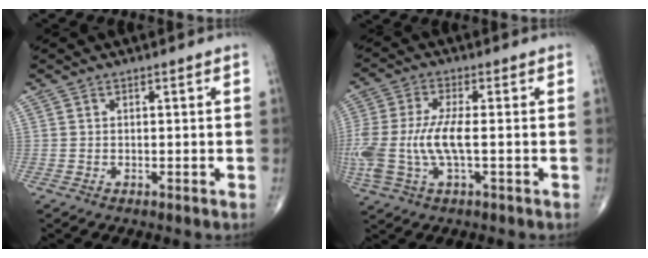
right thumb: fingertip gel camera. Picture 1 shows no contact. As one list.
[{"total": 11.7, "force": [-1.2, 4.1, 10.9], "torque": [-0.273, 0.004, -0.022]}]